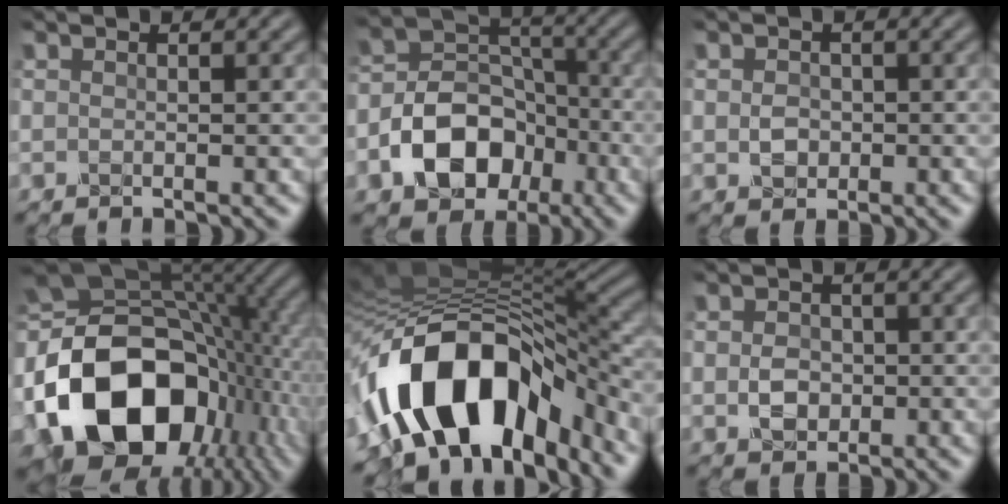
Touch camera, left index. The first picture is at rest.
{"total": 8.1, "force": [-3.6, 5.8, 4.4], "torque": [-0.076, -0.002, -0.068]}
{"total": 1.8, "force": [-0.3, 1.5, 1.0], "torque": [-0.023, -0.002, -0.006]}
{"total": 18.0, "force": [-3.8, 12.7, 12.1], "torque": [-0.239, -0.028, -0.060]}
{"total": 14.2, "force": [-7.1, 7.7, 9.6], "torque": [-0.161, 0.013, -0.126]}
{"total": 2.5, "force": [-0.5, 2.0, 1.5], "torque": [-0.032, -0.001, -0.012]}